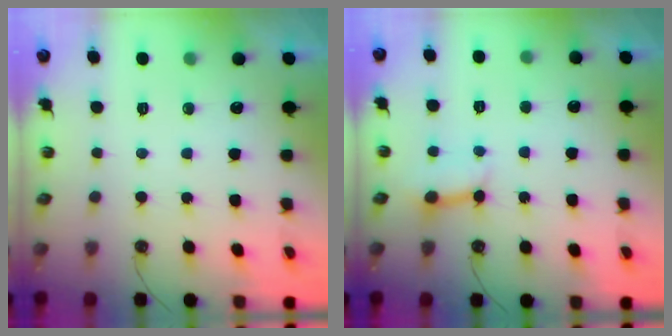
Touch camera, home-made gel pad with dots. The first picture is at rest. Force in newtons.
{"total": 5.6, "press": 5.6, "slide": 0.4}